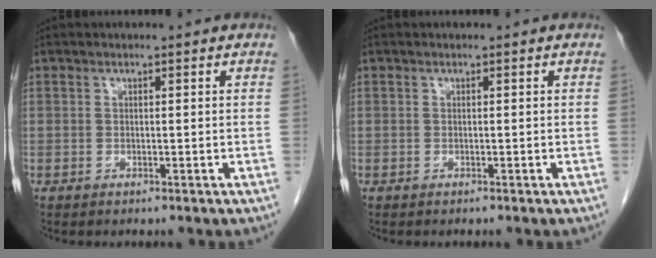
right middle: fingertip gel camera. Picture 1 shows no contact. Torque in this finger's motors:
{"motor_torque": [0.03, 0.01, -0.03, 0.00]}